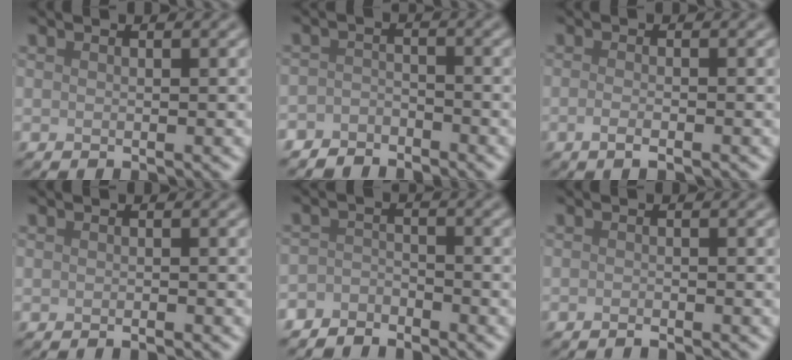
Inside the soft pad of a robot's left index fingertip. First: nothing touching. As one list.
[{"total": 2.4, "force": [-2.2, 1.0, 0.1], "torque": [0.001, 0.006, -0.048]}, {"total": 1.5, "force": [-0.7, 0.4, 1.3], "torque": [-0.022, -0.003, -0.016]}, {"total": 0.5, "force": [-0.4, 0.1, 0.3], "torque": [-0.002, 0.000, -0.006]}, {"total": 2.5, "force": [-2.3, 0.9, 0.2], "torque": [-0.002, 0.004, -0.052]}, {"total": 0.8, "force": [-0.7, 0.1, 0.3], "torque": [-0.003, 0.000, -0.015]}]